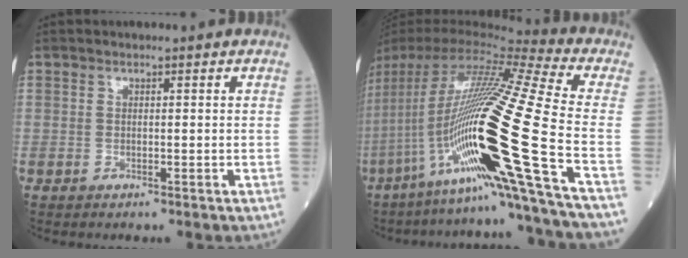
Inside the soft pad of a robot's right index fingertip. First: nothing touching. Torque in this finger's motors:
{"motor_torque": [1.55, -0.59, 1.06, 0.21]}